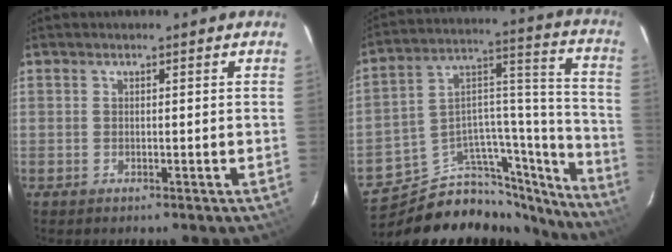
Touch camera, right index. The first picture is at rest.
{"total": 25.0, "force": [-22.1, 8.5, 8.1], "torque": [-0.085, 0.083, -0.341]}